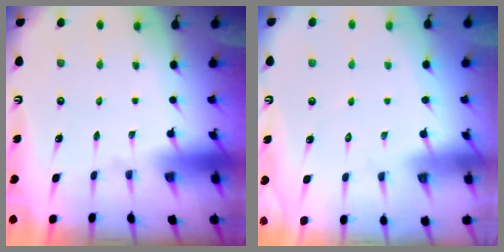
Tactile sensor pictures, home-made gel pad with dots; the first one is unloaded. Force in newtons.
{"total": 4.0, "press": 3.9, "slide": 0.5}